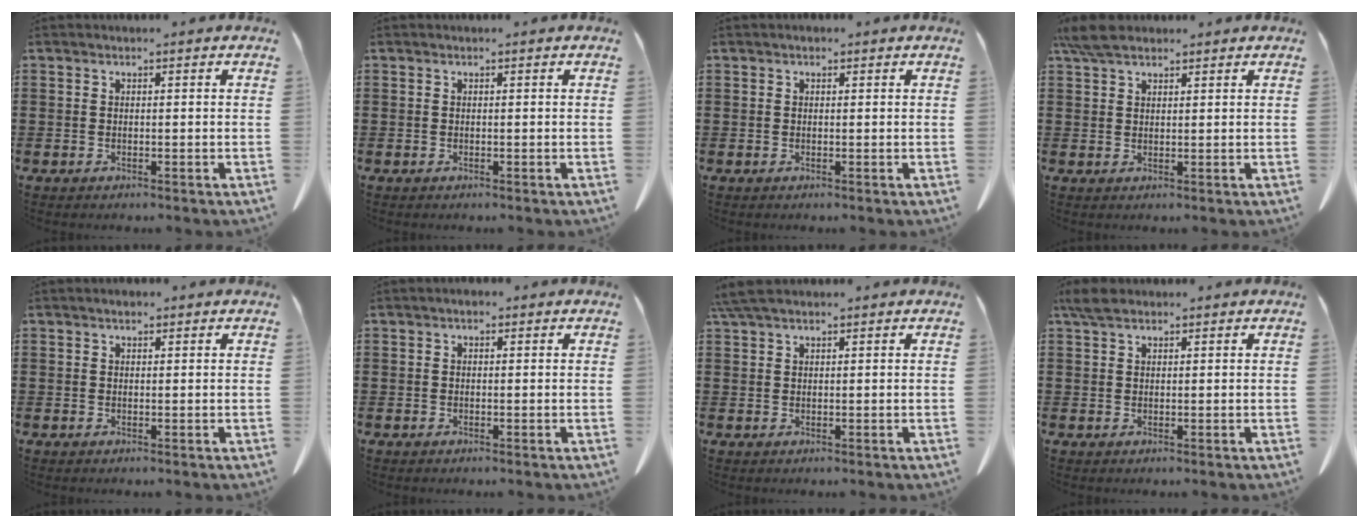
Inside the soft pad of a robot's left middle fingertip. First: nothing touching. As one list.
[{"total": 0.0}, {"total": 0.5, "force": [0.2, 0.5, 0.1], "torque": [-0.004, 0.005, 0.003]}, {"total": 4.6, "force": [3.6, 1.7, 2.3], "torque": [-0.056, 0.003, 0.069]}, {"total": 1.0, "force": [0.8, 0.4, 0.4], "torque": [-0.003, 0.000, 0.012]}, {"total": 0.7, "force": [0.1, 0.5, 0.4], "torque": [-0.010, 0.006, 0.002]}, {"total": 3.1, "force": [2.4, 0.8, 1.9], "torque": [-0.043, 0.003, 0.046]}, {"total": 2.8, "force": [2.1, 1.3, 1.3], "torque": [-0.034, 0.006, 0.040]}]